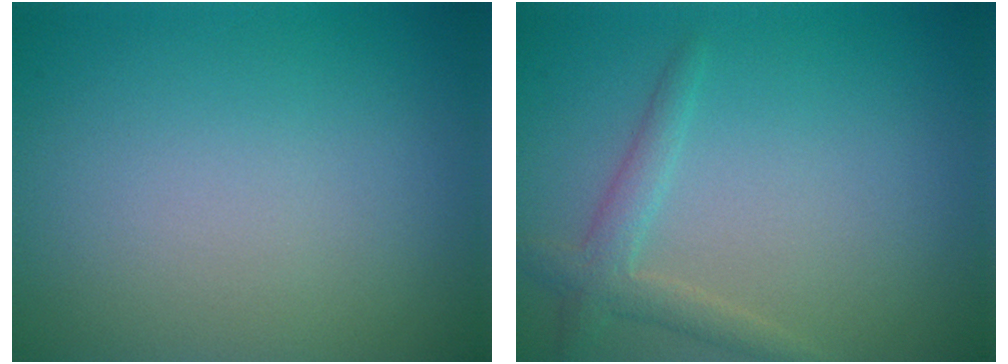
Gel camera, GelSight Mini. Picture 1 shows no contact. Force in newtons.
{"total": 2.2, "press": 2.2, "slide": 0.2}